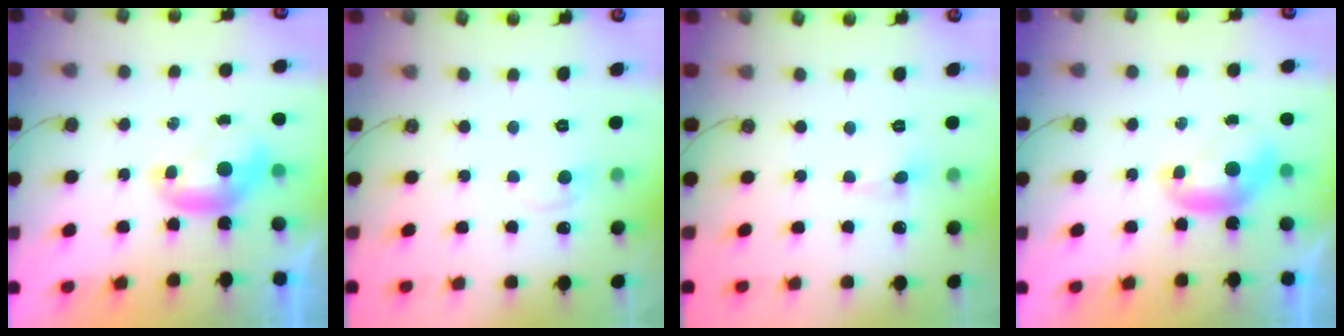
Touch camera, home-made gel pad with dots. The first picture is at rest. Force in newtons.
{"total": 0.9, "press": 0.6, "slide": 0.7}
{"total": 1.2, "press": 1.1, "slide": 0.6}
{"total": 0.0}